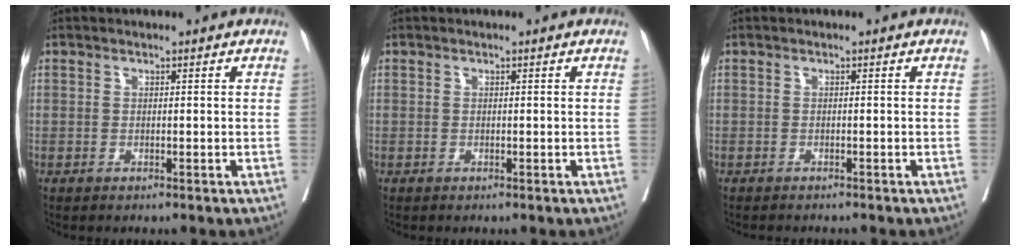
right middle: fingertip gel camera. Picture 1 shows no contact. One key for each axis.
{"total": 0.0}
{"total": 2.1, "fx": -2.0, "fy": 0.4, "fz": 0.6, "tx": -0.009, "ty": -0.004, "tz": -0.025}